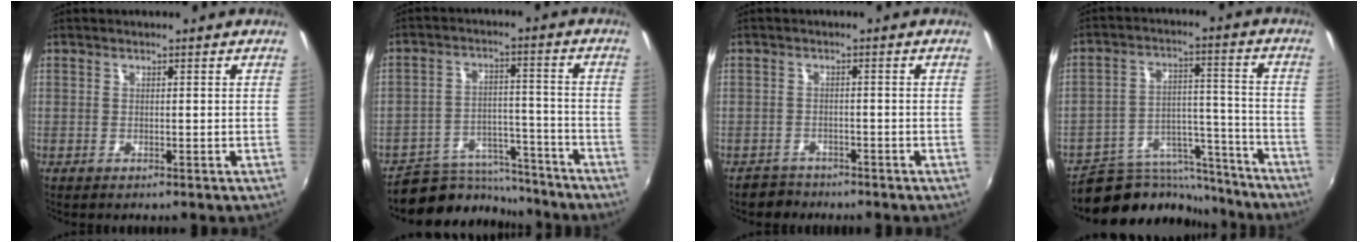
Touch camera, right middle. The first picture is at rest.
{"total": 11.1, "force": [-10.2, 4.3, 1.1], "torque": [-0.027, 0.031, -0.151]}
{"total": 2.9, "force": [-2.4, 1.5, -0.3], "torque": [-0.006, 0.006, -0.043]}
{"total": 14.2, "force": [-12.8, 5.9, 2.2], "torque": [-0.030, 0.051, -0.185]}